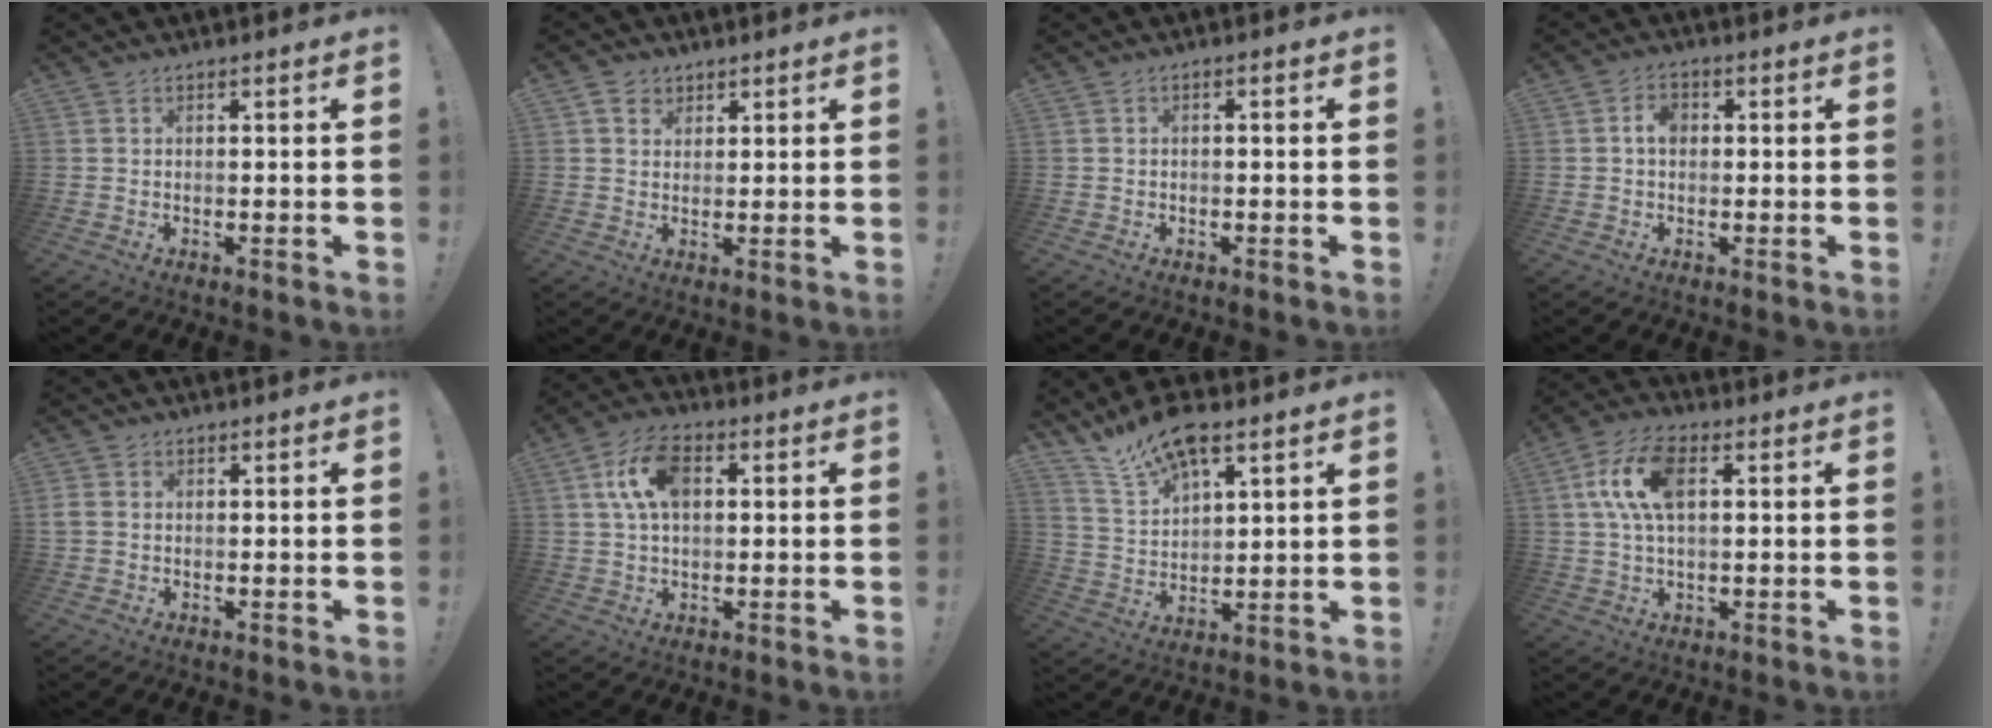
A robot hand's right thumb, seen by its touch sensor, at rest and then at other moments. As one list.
[{"total": 3.9, "force": [2.3, 2.9, 1.1], "torque": [-0.024, -0.003, 0.043]}, {"total": 1.0, "force": [-0.8, 0.3, 0.5], "torque": [-0.010, 0.004, -0.015]}, {"total": 4.1, "force": [0.3, 2.8, 2.9], "torque": [-0.045, 0.006, 0.002]}, {"total": 3.1, "force": [1.0, 2.6, 1.3], "torque": [-0.026, 0.003, 0.022]}, {"total": 11.6, "force": [3.0, 7.1, 8.6], "torque": [-0.166, 0.014, 0.056]}, {"total": 13.3, "force": [10.1, 5.1, 7.0], "torque": [-0.136, -0.056, 0.185]}, {"total": 11.9, "force": [3.1, 6.4, 9.6], "torque": [-0.195, 0.010, 0.058]}]